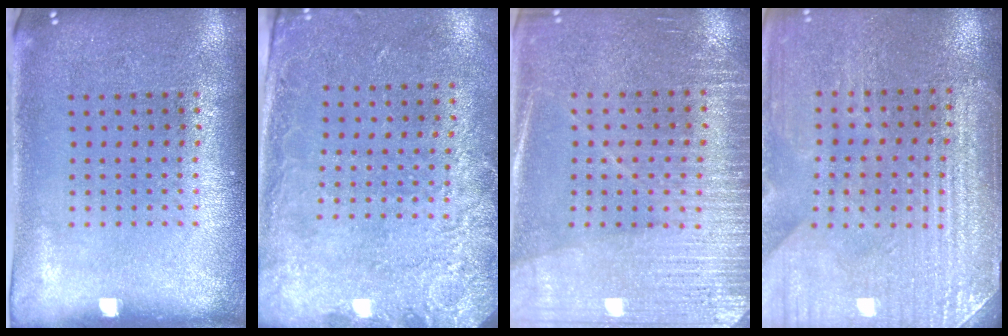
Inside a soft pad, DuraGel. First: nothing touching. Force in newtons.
{"total": 2.6, "press": 1.9, "slide": 1.8}
{"total": 3.0, "press": 2.9, "slide": 0.7}
{"total": 3.5, "press": 3.5, "slide": 0.1}